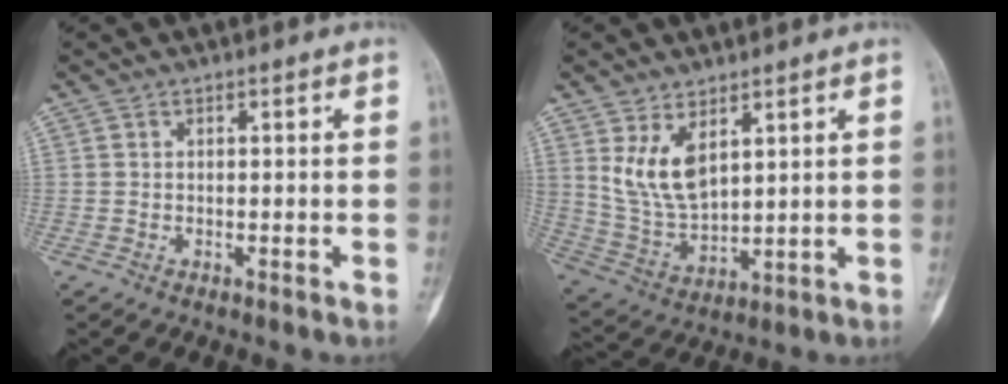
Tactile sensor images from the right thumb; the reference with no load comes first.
{"total": 9.8, "force": [4.3, 5.2, 7.1], "torque": [-0.126, -0.026, 0.104]}